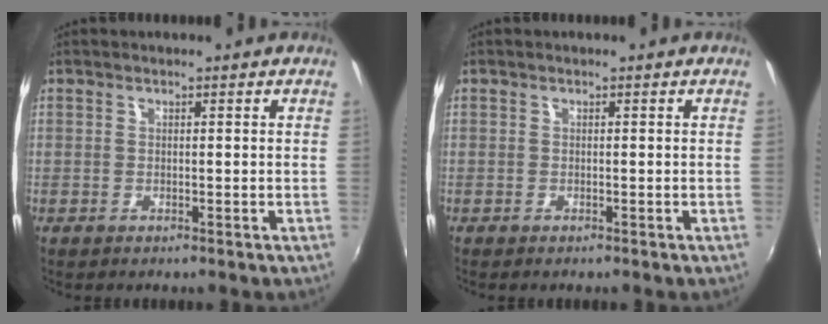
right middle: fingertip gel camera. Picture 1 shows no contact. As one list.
[{"total": 0.0}]